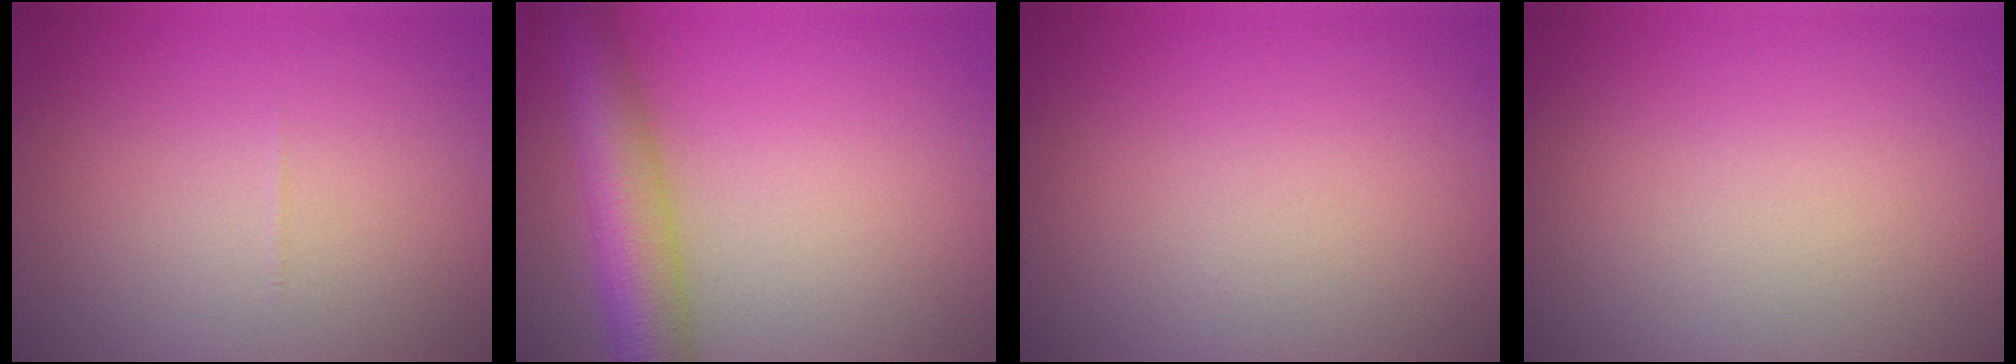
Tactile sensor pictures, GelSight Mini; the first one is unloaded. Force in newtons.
{"total": 6.7, "press": 6.7, "slide": 0.3}
{"total": 0.0}
{"total": 0.0}